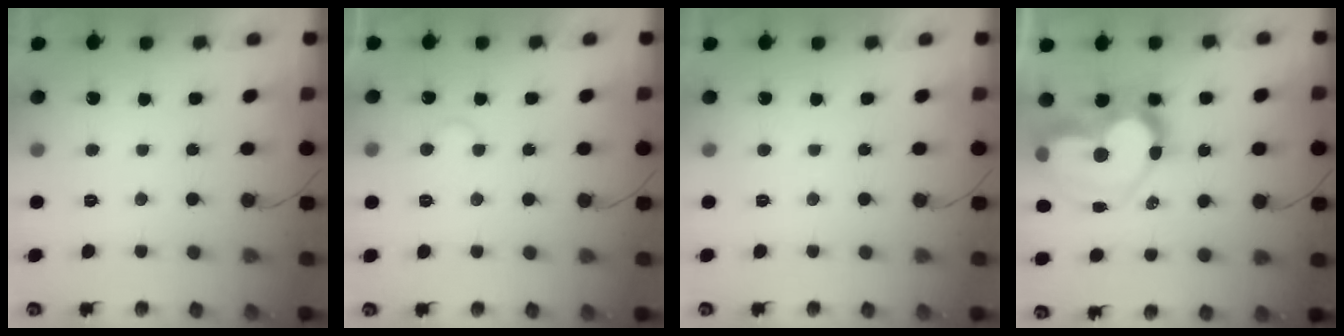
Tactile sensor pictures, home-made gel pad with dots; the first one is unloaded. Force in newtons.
{"total": 4.7, "press": 4.7, "slide": 0.4}
{"total": 1.8, "press": 1.8, "slide": 0.1}
{"total": 20.1, "press": 20.0, "slide": 1.8}